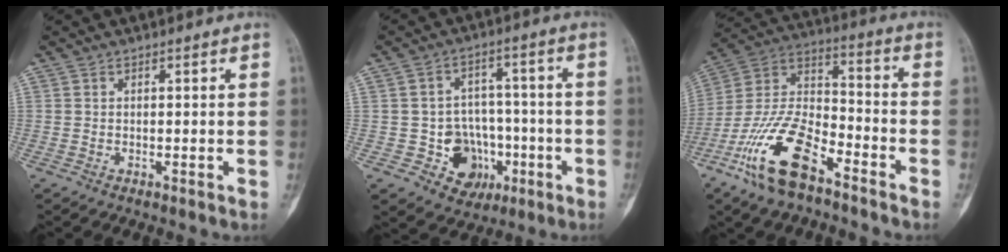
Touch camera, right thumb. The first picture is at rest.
{"total": 9.9, "force": [-3.1, 8.7, 3.5], "torque": [0.000, 0.034, -0.039]}
{"total": 17.6, "force": [-10.3, 7.4, 12.2], "torque": [-0.239, 0.061, -0.201]}